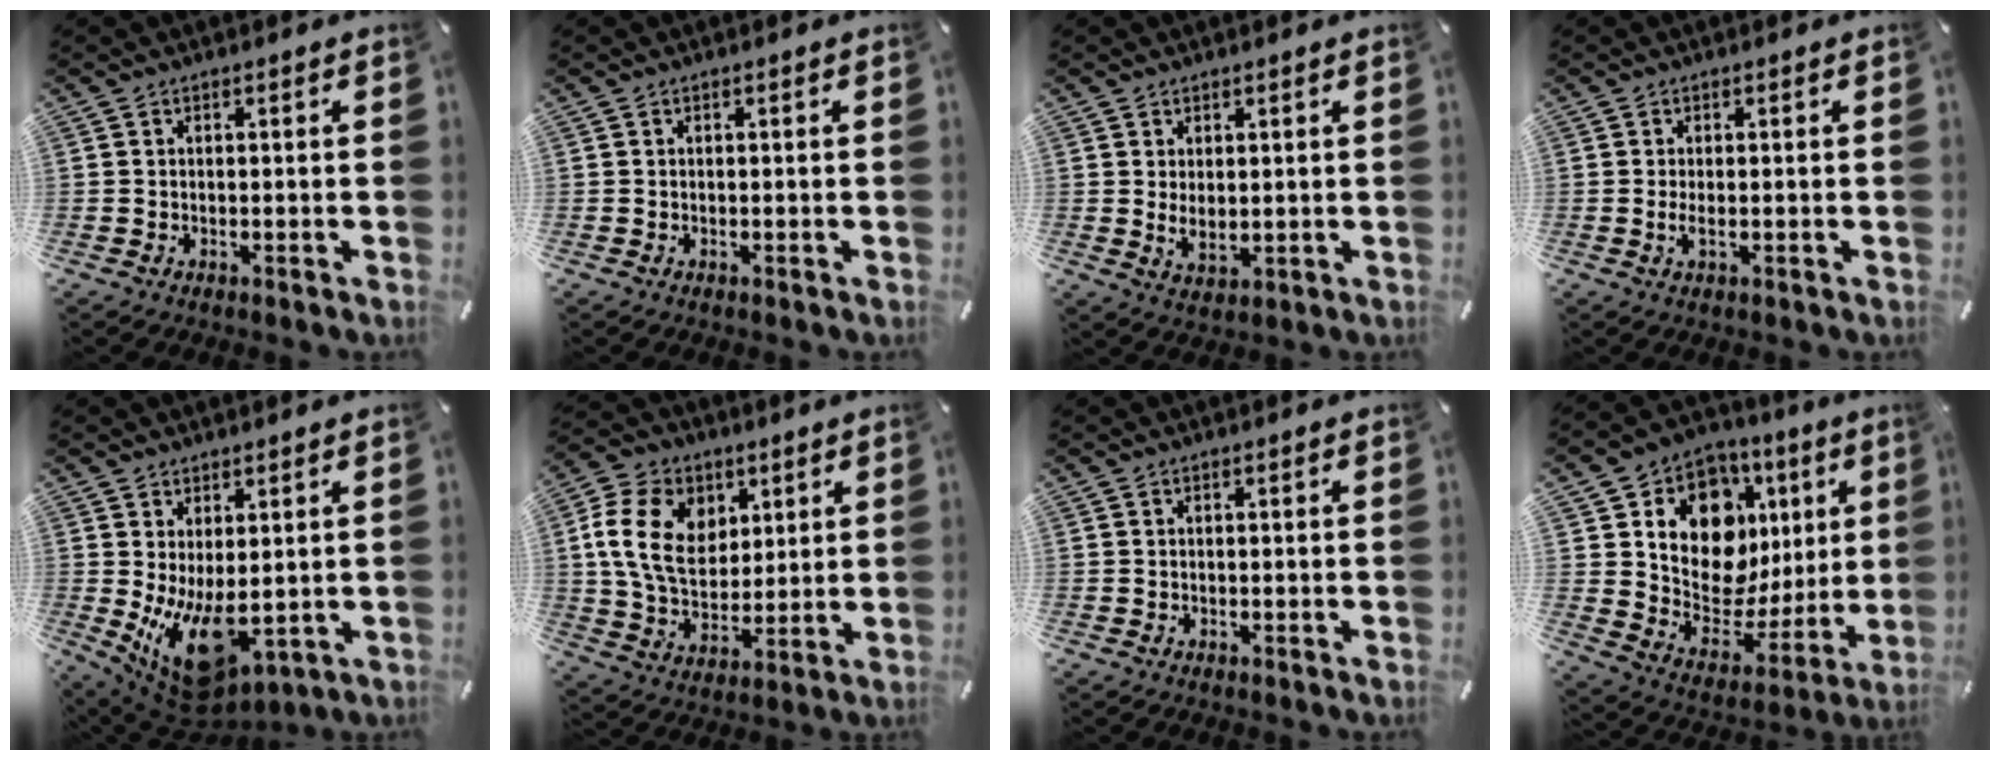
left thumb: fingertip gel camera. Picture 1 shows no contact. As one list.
[{"total": 0.0}, {"total": 3.1, "force": [1.1, 1.6, 2.4], "torque": [-0.048, -0.005, 0.017]}, {"total": 2.0, "force": [-0.1, 0.5, 2.0], "torque": [-0.044, -0.006, -0.005]}, {"total": 11.8, "force": [-0.5, 6.6, 9.8], "torque": [-0.169, -0.024, 0.002]}, {"total": 14.9, "force": [4.4, 11.3, 8.7], "torque": [-0.181, 0.000, 0.080]}, {"total": 0.0}, {"total": 14.9, "force": [5.2, 11.8, 7.4], "torque": [-0.108, -0.046, 0.098]}]